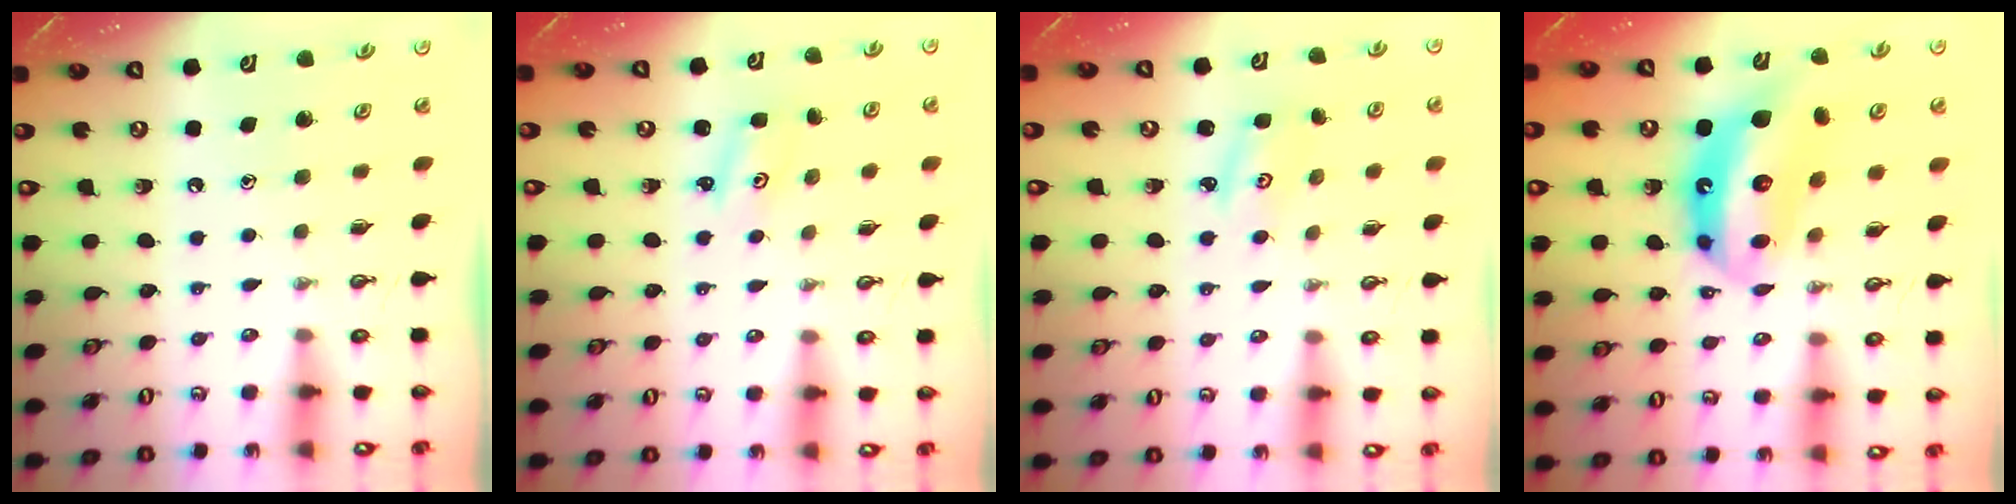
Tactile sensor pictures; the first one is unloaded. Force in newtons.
{"total": 2.2, "press": 2.2, "slide": 0.3}
{"total": 3.0, "press": 3.0, "slide": 0.4}
{"total": 14.8, "press": 14.7, "slide": 1.8}